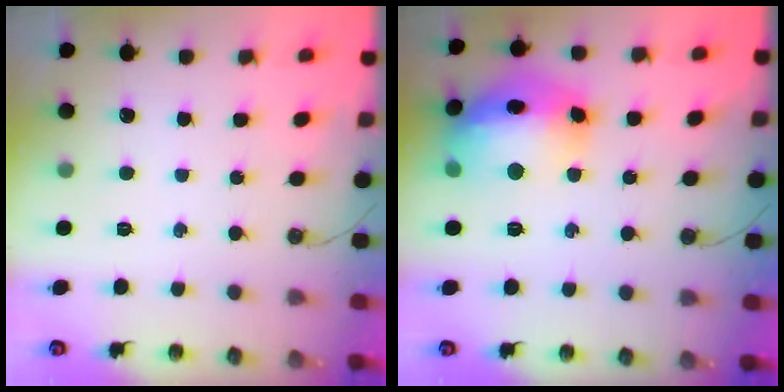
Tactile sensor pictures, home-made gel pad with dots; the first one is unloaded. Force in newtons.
{"total": 19.3, "press": 19.2, "slide": 1.7}